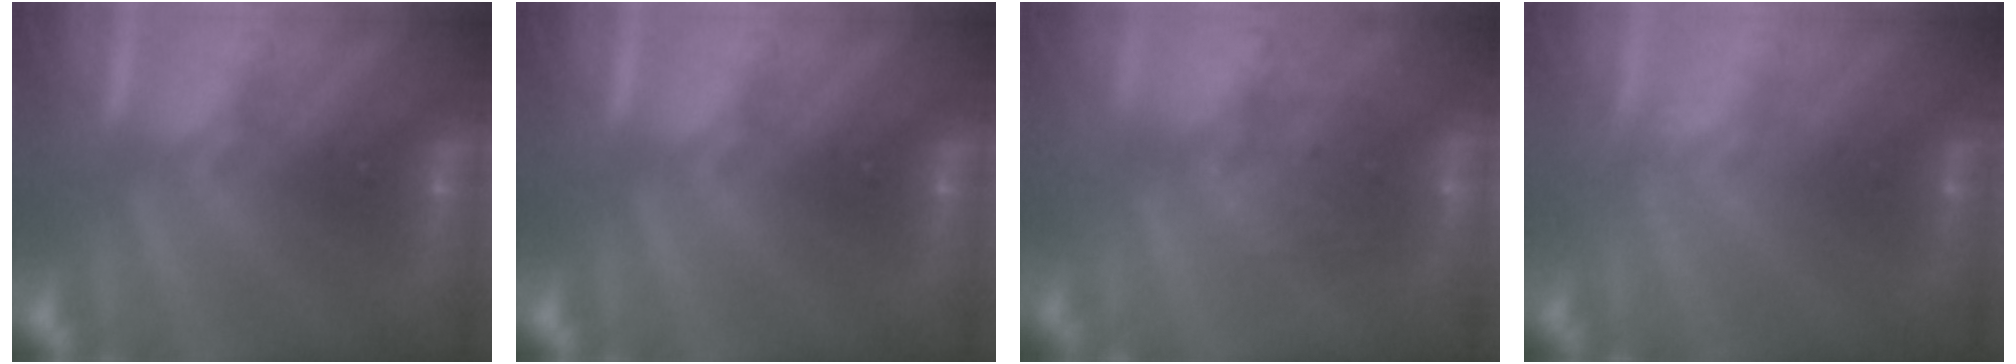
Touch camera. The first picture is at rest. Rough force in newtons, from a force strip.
{"total": 0.0}
{"total": 7.8}
{"total": 1.1}